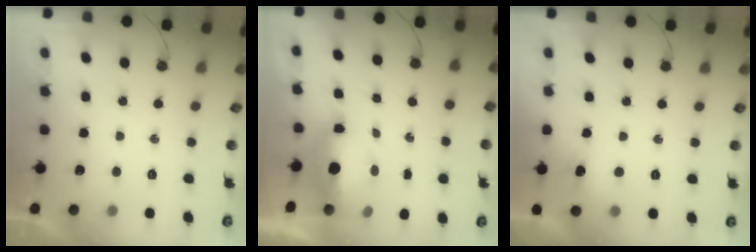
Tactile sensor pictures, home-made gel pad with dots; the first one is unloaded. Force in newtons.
{"total": 8.7, "press": 8.5, "slide": 1.8}
{"total": 5.4, "press": 5.4, "slide": 0.8}